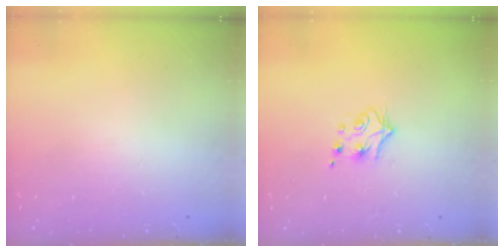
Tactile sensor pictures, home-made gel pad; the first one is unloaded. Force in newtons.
{"total": 5.0, "press": 4.9, "slide": 0.6}